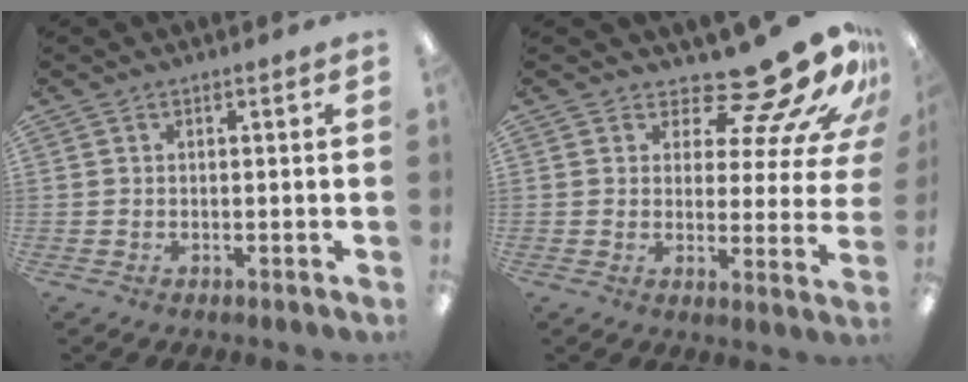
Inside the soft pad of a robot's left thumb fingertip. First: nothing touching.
{"total": 15.7, "force": [13.0, 4.4, 7.5], "torque": [-0.110, -0.104, 0.216]}